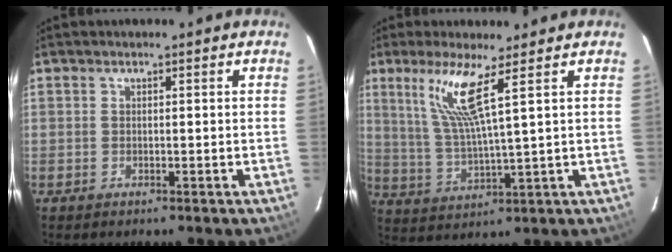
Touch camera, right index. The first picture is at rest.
{"total": 8.7, "force": [4.7, -0.5, 7.3], "torque": [-0.147, -0.007, 0.102]}